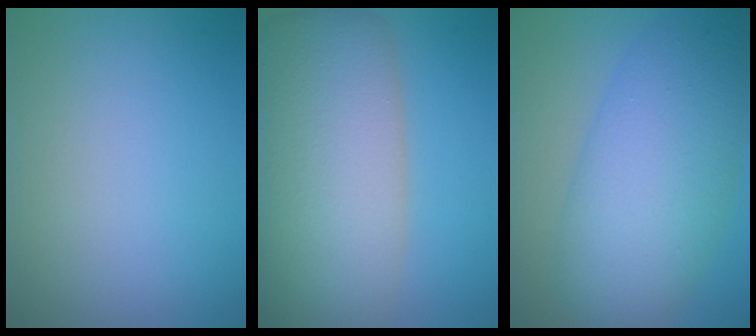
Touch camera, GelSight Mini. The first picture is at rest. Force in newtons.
{"total": 11.8, "press": 11.8, "slide": 0.8}
{"total": 9.5, "press": 9.5, "slide": 0.2}